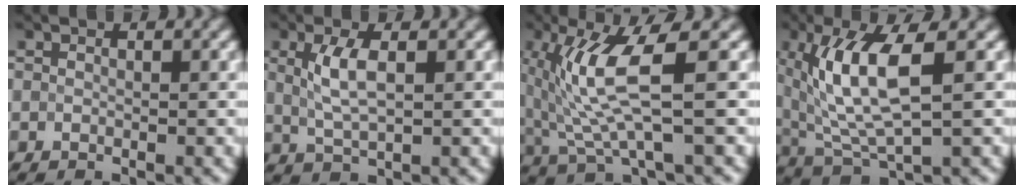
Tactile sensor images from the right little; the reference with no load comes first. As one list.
[{"total": 3.3, "force": [0.8, 1.2, 3.0], "torque": [-0.074, 0.003, 0.018]}, {"total": 6.4, "force": [1.0, 0.9, 6.2], "torque": [-0.142, -0.007, 0.027]}, {"total": 7.6, "force": [1.8, 2.2, 7.1], "torque": [-0.150, -0.004, 0.037]}]